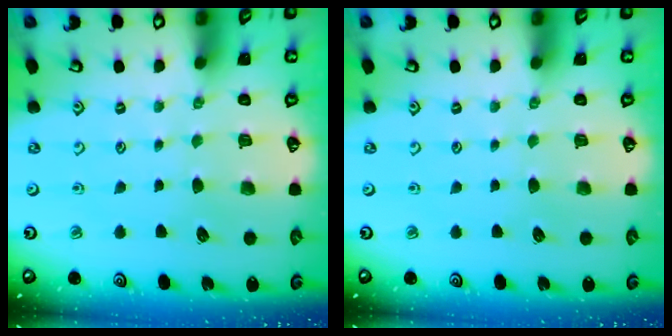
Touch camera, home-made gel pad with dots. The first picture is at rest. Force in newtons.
{"total": 0.0}